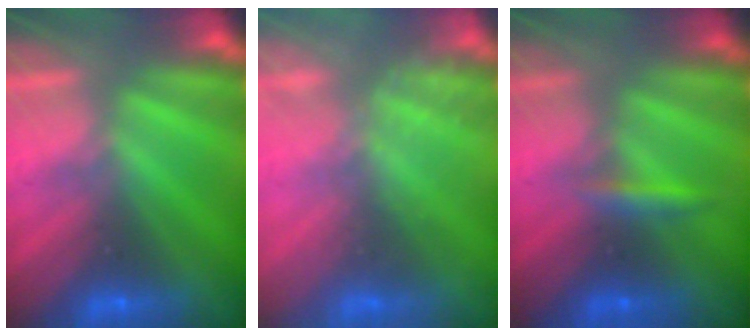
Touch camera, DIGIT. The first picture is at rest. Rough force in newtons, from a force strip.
{"total": 2.4}
{"total": 2.3}